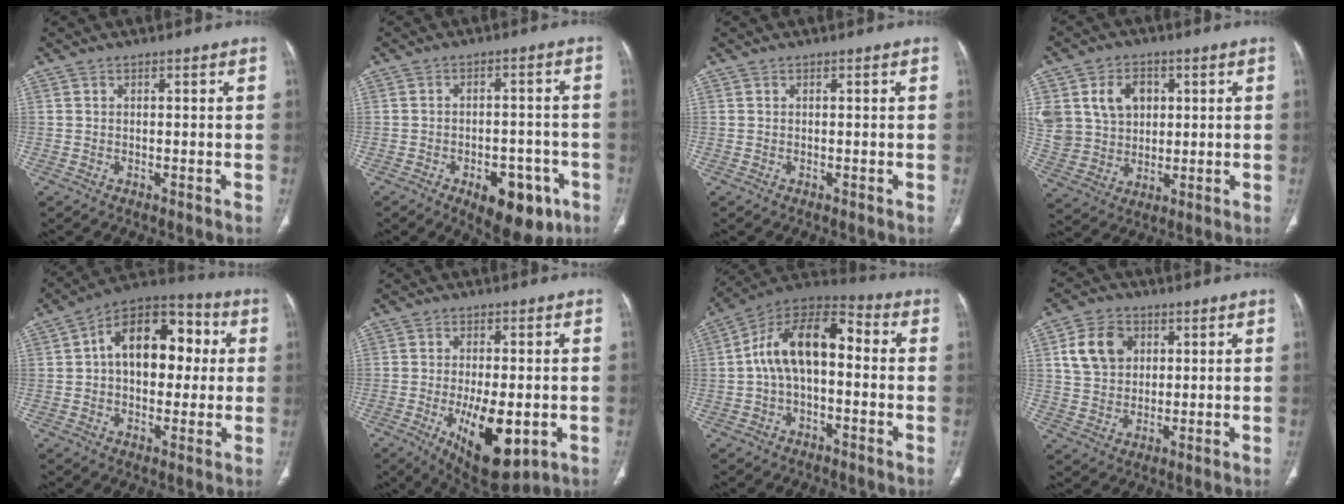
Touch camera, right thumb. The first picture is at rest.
{"total": 11.7, "force": [-5.7, 6.2, 8.2], "torque": [-0.078, 0.025, -0.067]}
{"total": 0.0}
{"total": 14.7, "force": [4.1, 11.9, 7.6], "torque": [-0.133, 0.005, 0.092]}
{"total": 17.7, "force": [2.6, 11.3, 13.4], "torque": [-0.159, 0.034, 0.032]}
{"total": 13.7, "force": [-4.0, 5.9, 11.8], "torque": [-0.175, -0.014, -0.045]}
{"total": 14.9, "force": [0.2, 8.2, 12.4], "torque": [-0.197, 0.049, -0.010]}
{"total": 9.4, "force": [3.0, 7.2, 5.2], "torque": [-0.074, -0.003, 0.058]}